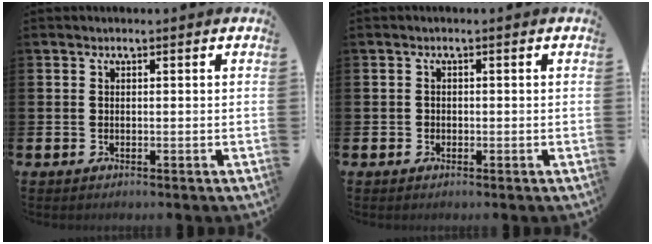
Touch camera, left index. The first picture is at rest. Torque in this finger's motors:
{"motor_torque": [-0.07, 0.05, -0.01, -0.01]}